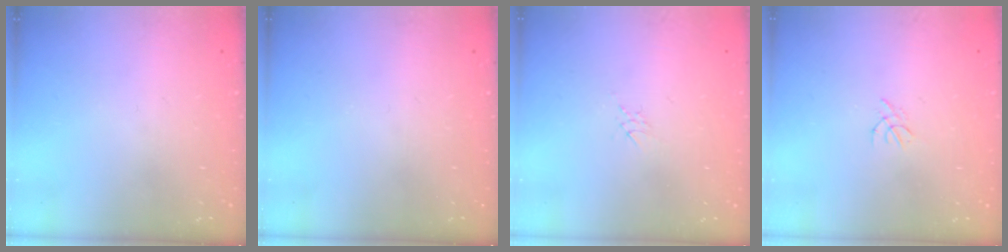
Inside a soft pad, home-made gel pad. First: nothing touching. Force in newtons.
{"total": 0.0}
{"total": 2.2, "press": 2.2, "slide": 0.4}
{"total": 0.8, "press": 0.7, "slide": 0.3}